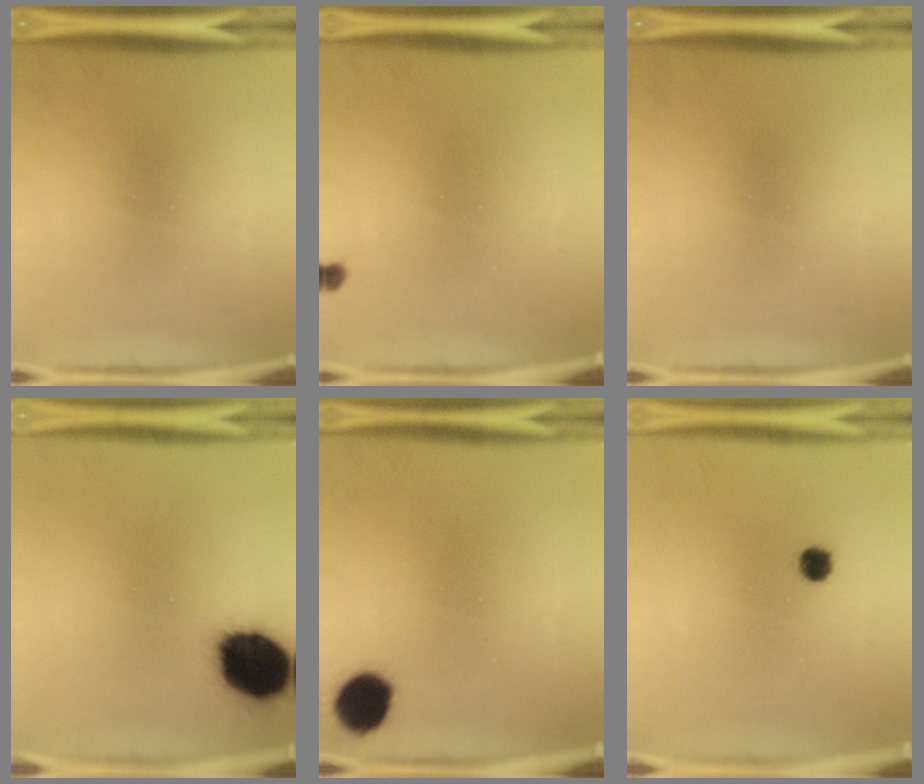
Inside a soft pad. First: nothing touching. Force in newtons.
{"total": 0.8}
{"total": 0.0}
{"total": 17.9}
{"total": 9.9}
{"total": 2.8}